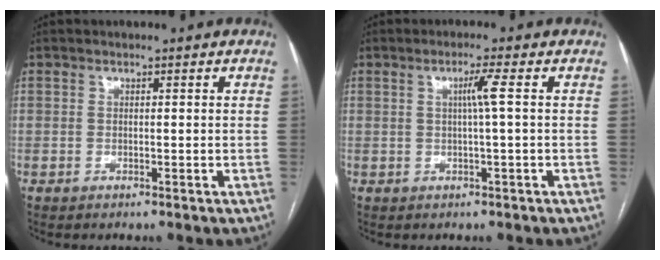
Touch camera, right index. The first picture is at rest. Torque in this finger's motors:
{"motor_torque": [0.43, 0.09, 0.17, 0.06]}